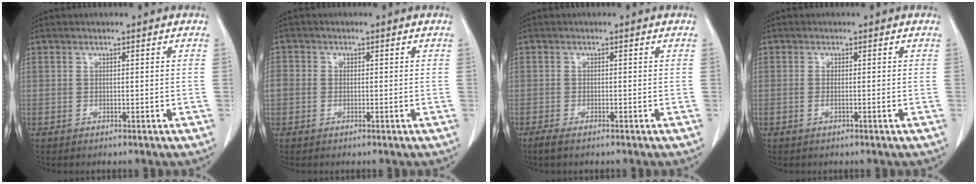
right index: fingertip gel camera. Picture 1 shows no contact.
{"total": 5.0, "force": [0.0, 4.5, 2.0], "torque": [-0.070, 0.018, 0.004]}
{"total": 2.1, "force": [-1.6, 0.3, 1.4], "torque": [-0.025, -0.005, -0.024]}
{"total": 1.0, "force": [-0.3, 0.0, 1.0], "torque": [-0.021, -0.003, -0.003]}